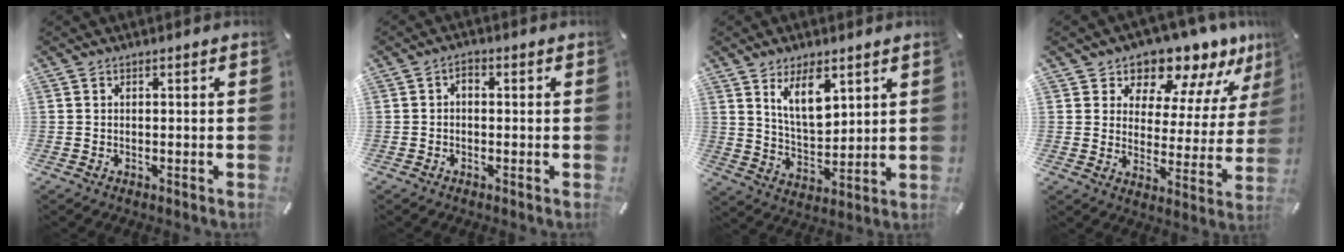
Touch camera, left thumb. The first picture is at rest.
{"total": 1.8, "force": [-0.2, 1.0, 1.5], "torque": [-0.030, 0.009, -0.007]}
{"total": 10.8, "force": [6.2, 5.3, 7.0], "torque": [-0.137, -0.024, 0.110]}
{"total": 11.3, "force": [10.2, 4.6, 1.7], "torque": [-0.034, -0.095, 0.181]}